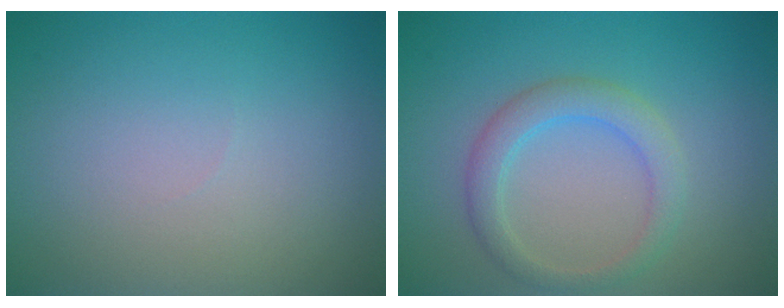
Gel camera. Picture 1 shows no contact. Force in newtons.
{"total": 3.0, "press": 3.0, "slide": 0.0}